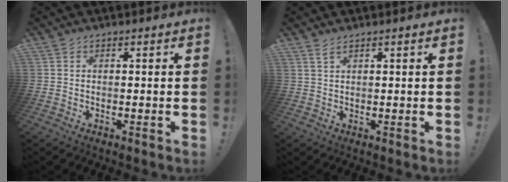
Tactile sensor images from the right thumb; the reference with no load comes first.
{"total": 2.3, "force": [1.6, 0.5, 1.5], "torque": [-0.041, 0.000, 0.032]}